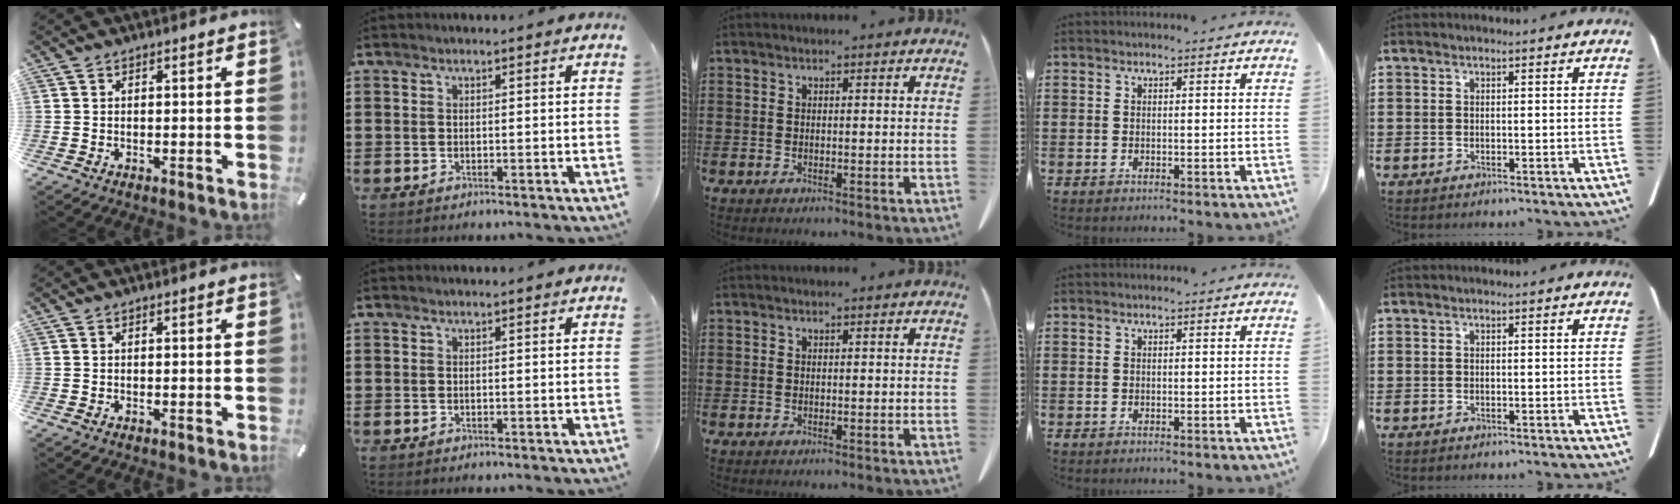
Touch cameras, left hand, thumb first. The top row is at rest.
{}